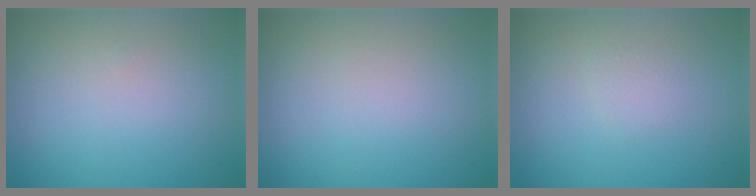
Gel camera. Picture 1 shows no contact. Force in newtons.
{"total": 0.0}
{"total": 0.9, "press": 0.9, "slide": 0.0}